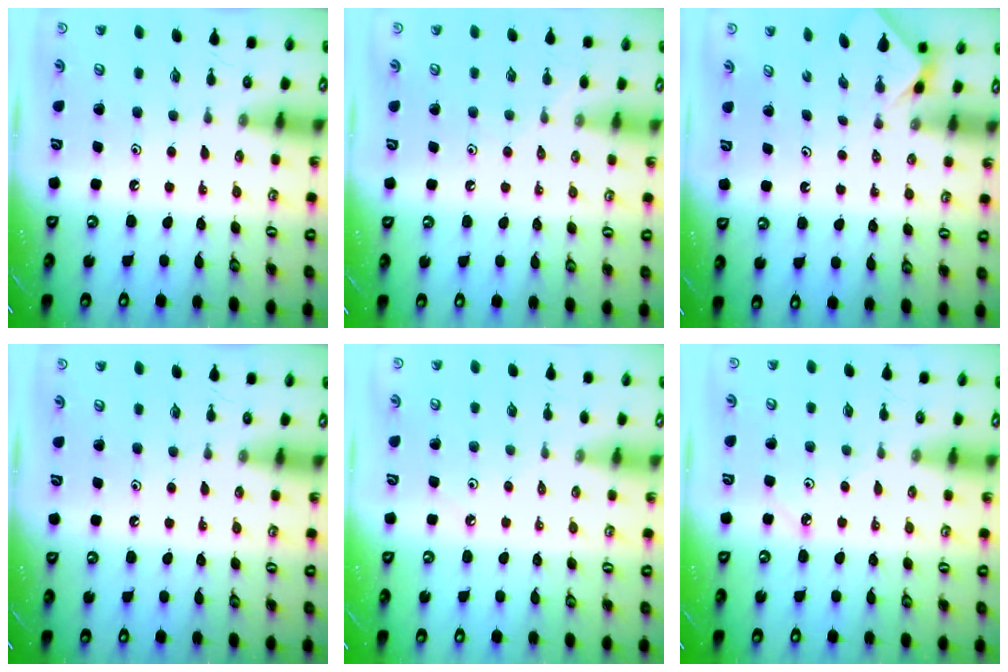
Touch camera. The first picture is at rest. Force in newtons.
{"total": 5.7, "press": 5.6, "slide": 0.8}
{"total": 1.3, "press": 1.3, "slide": 0.4}
{"total": 0.0}
{"total": 1.1, "press": 1.1, "slide": 0.4}
{"total": 2.2, "press": 2.2, "slide": 0.2}